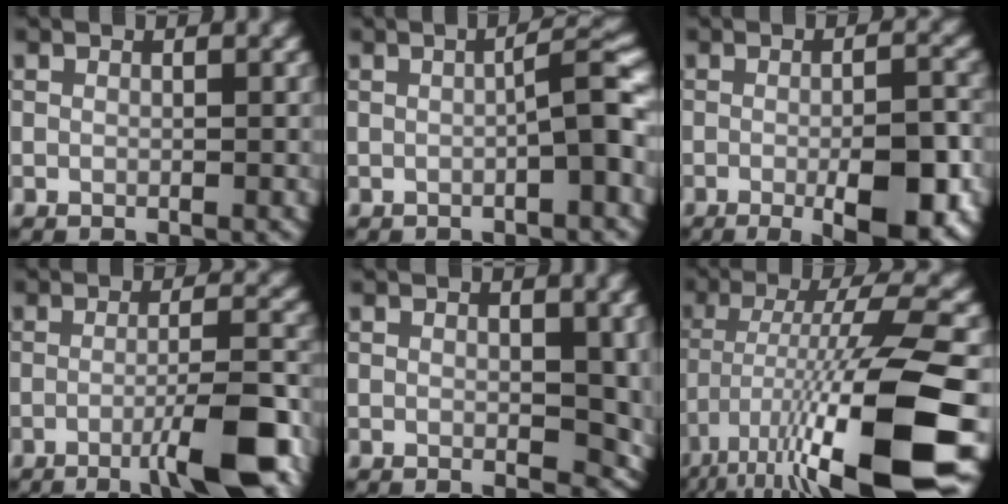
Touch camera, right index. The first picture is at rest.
{"total": 3.1, "force": [-0.8, 0.2, 3.0], "torque": [-0.046, 0.019, -0.017]}
{"total": 7.6, "force": [-2.4, 2.0, 6.9], "torque": [-0.104, -0.005, -0.033]}
{"total": 7.1, "force": [-3.3, 1.2, 6.2], "torque": [-0.095, 0.005, -0.055]}
{"total": 4.2, "force": [0.6, 2.4, 3.4], "torque": [-0.043, -0.004, 0.014]}
{"total": 15.4, "force": [-6.6, 2.8, 13.6], "torque": [-0.242, -0.006, -0.105]}